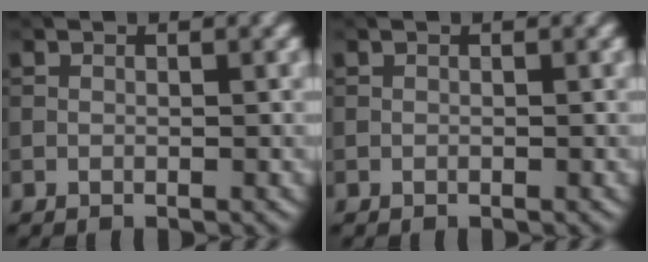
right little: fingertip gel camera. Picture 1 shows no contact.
{"total": 0.0}